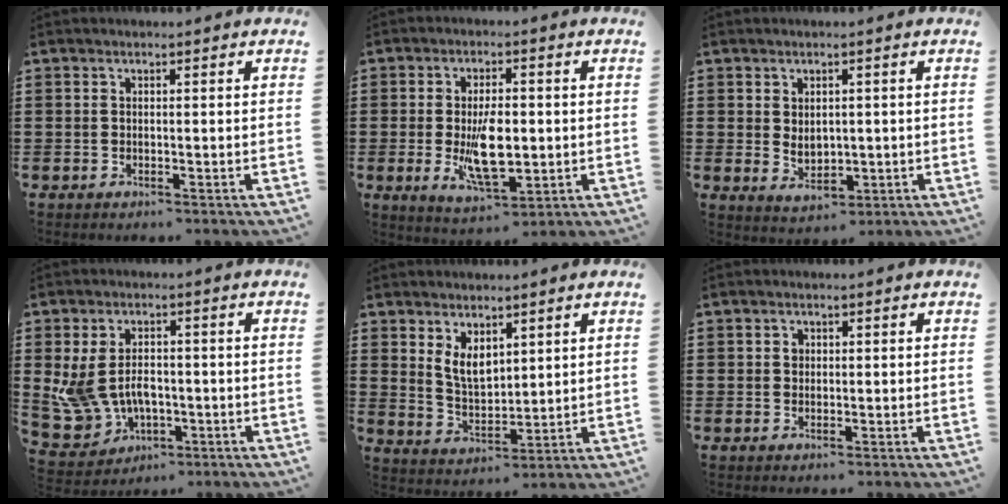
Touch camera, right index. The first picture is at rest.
{"total": 8.8, "force": [-0.7, 3.9, 7.9], "torque": [-0.140, -0.006, -0.015]}
{"total": 2.8, "force": [0.6, 2.1, 1.7], "torque": [-0.023, 0.001, 0.006]}
{"total": 7.2, "force": [-0.5, 5.6, 4.5], "torque": [-0.126, 0.004, -0.011]}
{"total": 5.2, "force": [2.8, 2.9, 3.2], "torque": [-0.073, 0.001, 0.052]}
{"total": 1.0, "force": [0.3, 0.8, 0.4], "torque": [-0.010, 0.004, 0.006]}